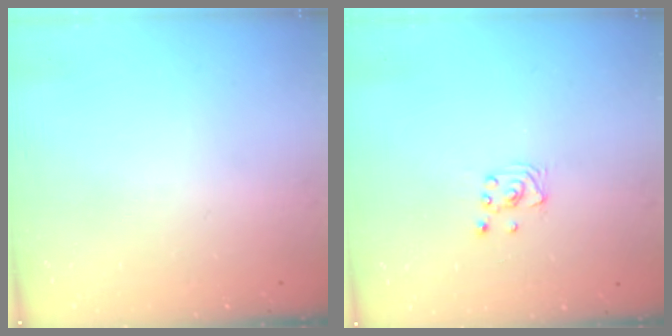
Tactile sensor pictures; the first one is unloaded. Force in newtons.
{"total": 2.3, "press": 2.3, "slide": 0.2}